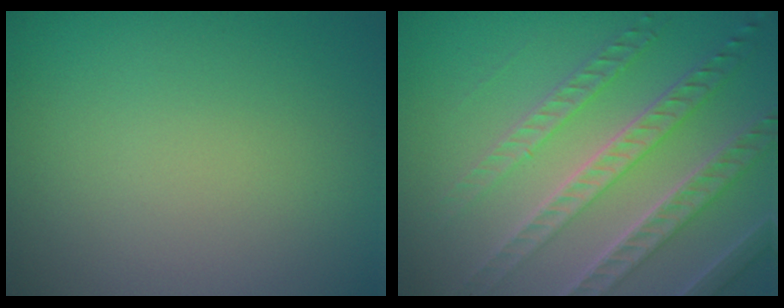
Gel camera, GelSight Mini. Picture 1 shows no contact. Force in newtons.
{"total": 6.1, "press": 5.0, "slide": 3.5}